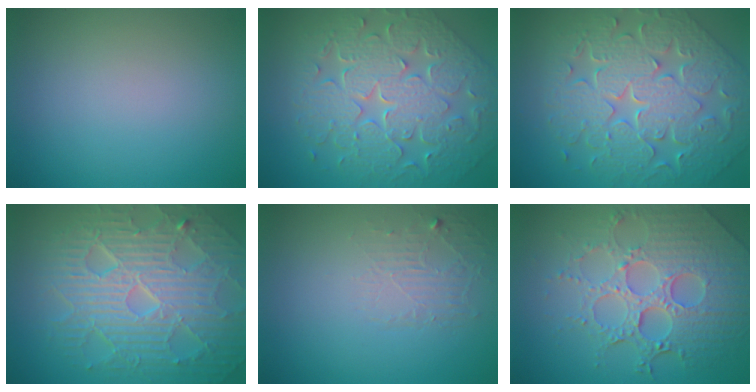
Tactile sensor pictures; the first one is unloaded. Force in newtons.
{"total": 9.5, "press": 6.7, "slide": 6.6}
{"total": 8.5, "press": 6.9, "slide": 4.9}
{"total": 10.4, "press": 6.7, "slide": 8.0}
{"total": 1.8, "press": 0.4, "slide": 1.8}
{"total": 8.3, "press": 6.0, "slide": 5.7}